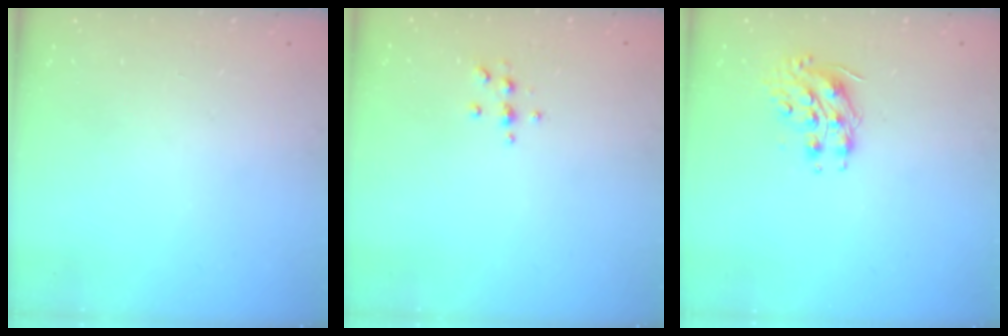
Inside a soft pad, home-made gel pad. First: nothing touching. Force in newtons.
{"total": 5.4, "press": 5.1, "slide": 1.7}
{"total": 8.4, "press": 8.4, "slide": 0.5}